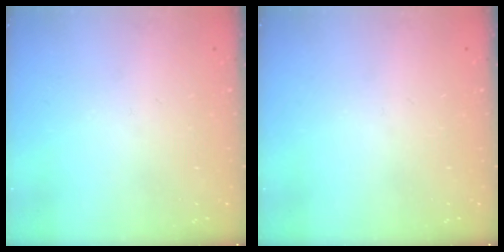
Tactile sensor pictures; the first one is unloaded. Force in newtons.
{"total": 0.0}